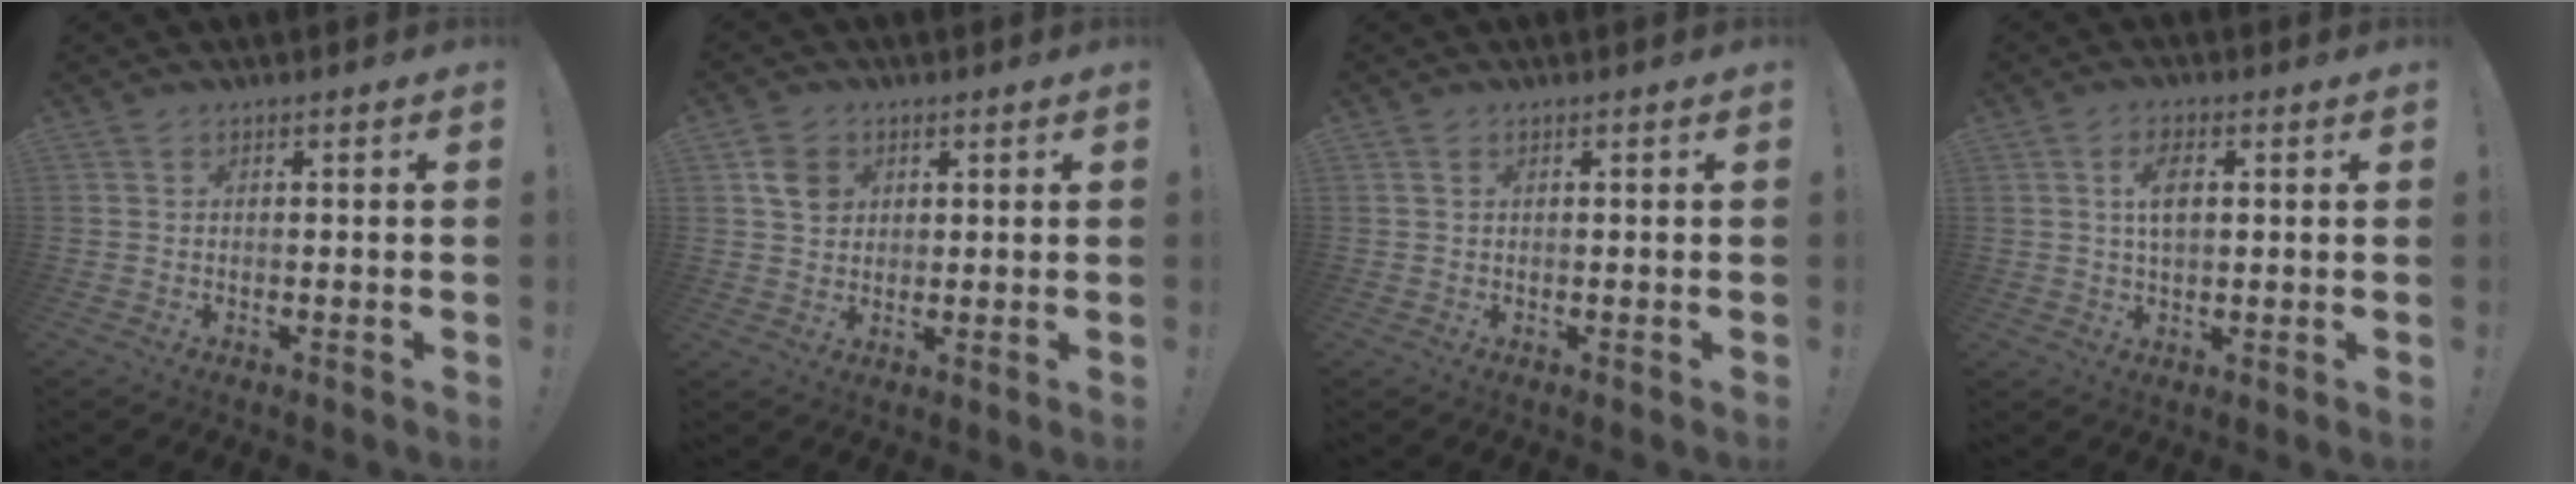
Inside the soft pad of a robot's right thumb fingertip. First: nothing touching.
{"total": 6.5, "force": [2.6, 5.4, 2.5], "torque": [-0.025, -0.006, 0.048]}
{"total": 1.1, "force": [0.6, 0.7, 0.6], "torque": [-0.011, 0.002, 0.010]}
{"total": 6.3, "force": [1.6, 3.7, 5.0], "torque": [-0.075, 0.002, 0.024]}